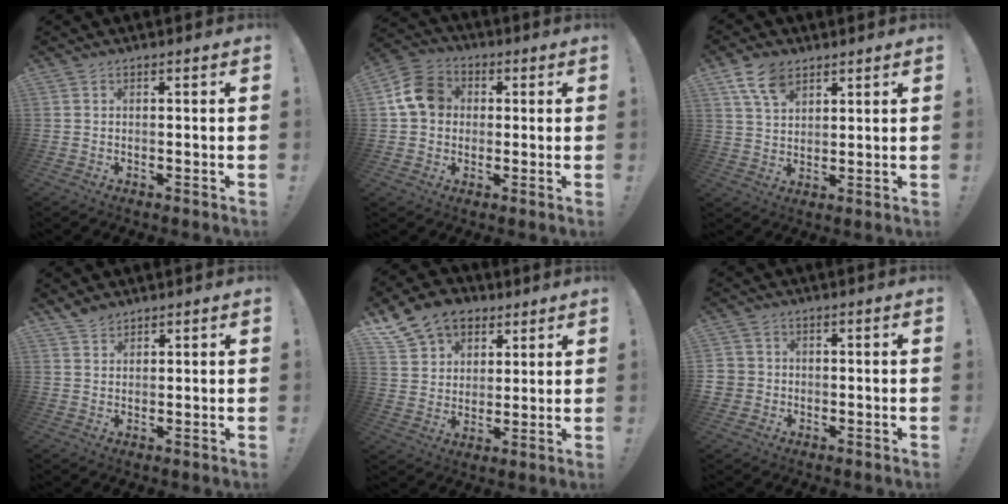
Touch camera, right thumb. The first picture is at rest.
{"total": 12.4, "force": [2.0, 10.4, 6.5], "torque": [-0.094, 0.014, 0.045]}
{"total": 8.9, "force": [5.6, 5.1, 4.8], "torque": [-0.088, -0.015, 0.108]}
{"total": 3.1, "force": [2.7, 1.2, 0.9], "torque": [-0.011, -0.016, 0.050]}
{"total": 14.0, "force": [8.2, 10.2, 4.7], "torque": [-0.074, -0.047, 0.162]}
{"total": 3.4, "force": [-0.3, 3.3, 0.9], "torque": [-0.019, 0.004, -0.007]}